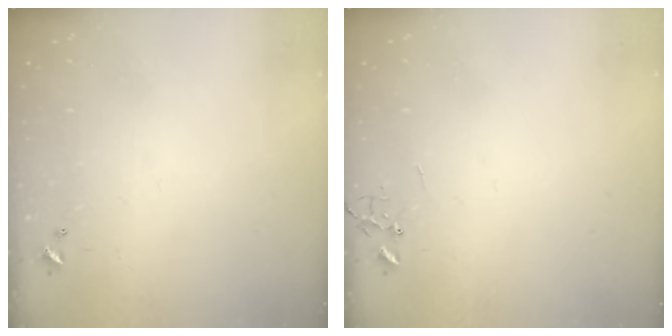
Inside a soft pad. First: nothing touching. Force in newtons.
{"total": 0.0}